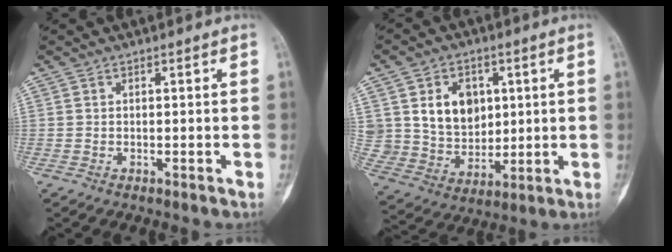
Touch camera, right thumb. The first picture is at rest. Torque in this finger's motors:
{"motor_torque": [0.03, 0.02, 0.72, 0.37, 0.03]}